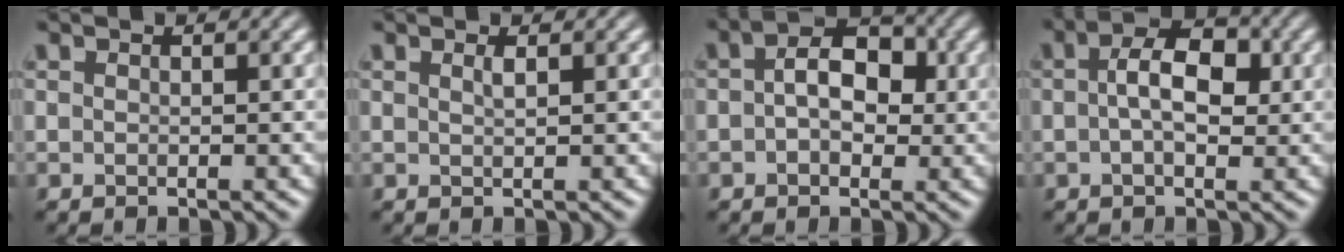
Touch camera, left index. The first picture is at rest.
{"total": 0.9, "force": [0.4, 0.2, 0.7], "torque": [-0.008, 0.002, 0.005]}
{"total": 4.9, "force": [0.5, 3.0, 3.8], "torque": [-0.055, 0.008, -0.003]}
{"total": 4.8, "force": [0.4, 2.5, 4.0], "torque": [-0.069, 0.007, 0.000]}